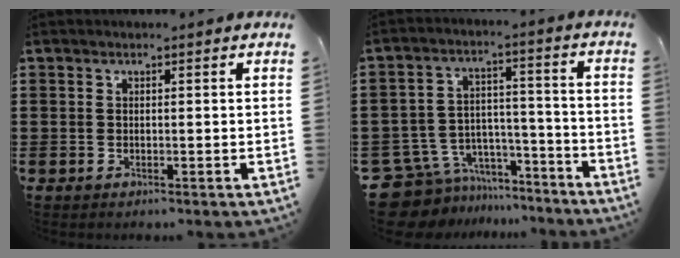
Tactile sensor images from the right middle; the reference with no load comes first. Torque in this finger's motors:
{"motor_torque": [0.38, -0.01, -0.07, -0.02]}